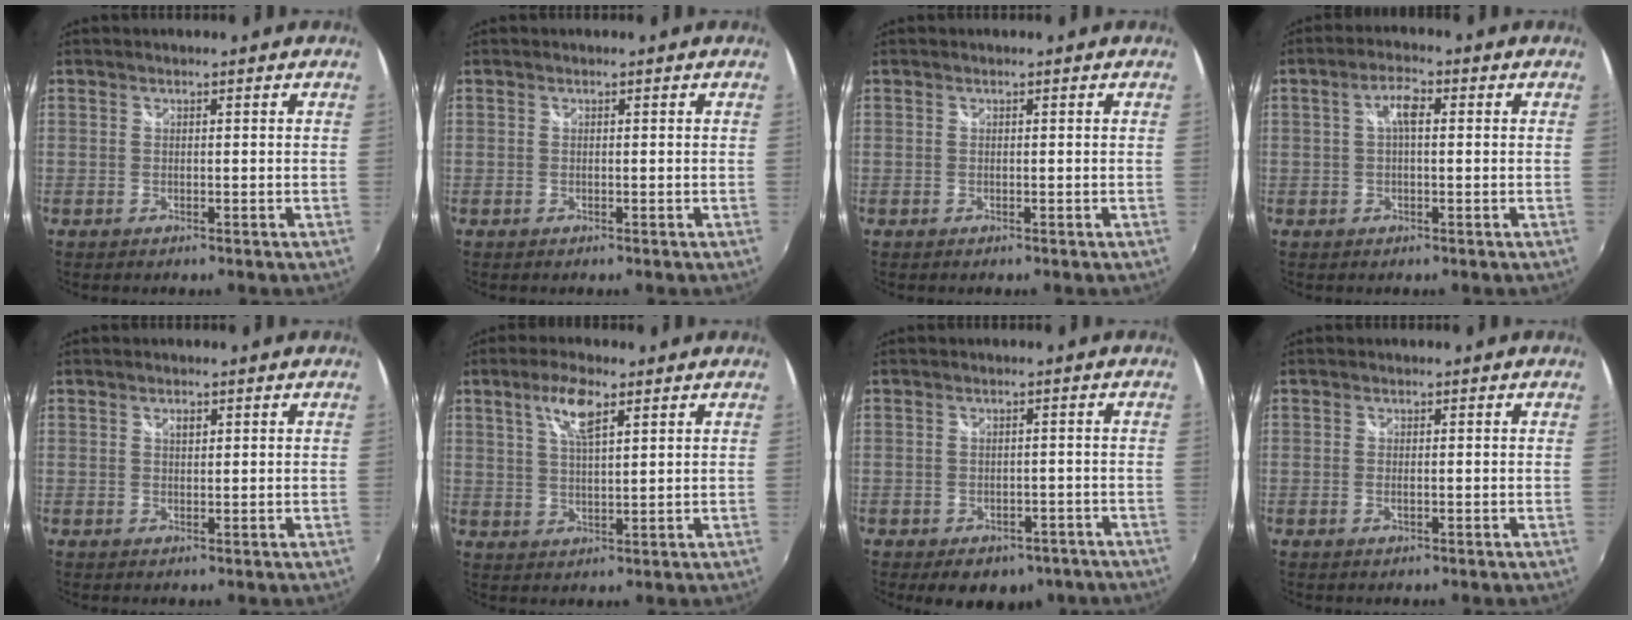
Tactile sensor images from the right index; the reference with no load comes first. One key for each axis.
{"total": 0.0}
{"total": 0.0}
{"total": 3.9, "fx": 0.6, "fy": 1.4, "fz": 3.6, "tx": -0.066, "ty": 0.011, "tz": 0.010}
{"total": 1.2, "fx": 0.6, "fy": 0.7, "fz": 0.9, "tx": -0.013, "ty": 0.003, "tz": 0.009}
{"total": 6.5, "fx": 3.4, "fy": 1.8, "fz": 5.3, "tx": -0.098, "ty": 0.006, "tz": 0.063}
{"total": 9.0, "fx": -6.1, "fy": 5.3, "fz": 3.8, "tx": -0.067, "ty": 0.006, "tz": -0.063}
{"total": 1.0, "fx": -0.2, "fy": 0.3, "fz": 0.9, "tx": -0.020, "ty": -0.001, "tz": -0.006}